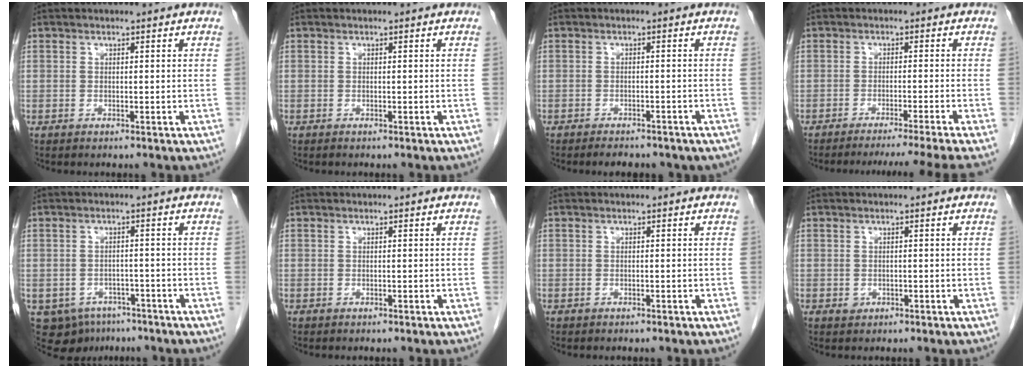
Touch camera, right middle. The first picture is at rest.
{"total": 0.0}
{"total": 5.1, "force": [-4.2, 1.8, 2.2], "torque": [-0.031, -0.005, -0.043]}
{"total": 11.3, "force": [-9.9, -3.2, 4.6], "torque": [-0.037, -0.027, -0.134]}
{"total": 8.1, "force": [-5.1, 5.8, 2.3], "torque": [-0.045, 0.001, -0.065]}
{"total": 0.0}
{"total": 0.0}
{"total": 0.8, "force": [-0.2, 0.7, 0.3], "torque": [-0.004, 0.001, 0.000]}